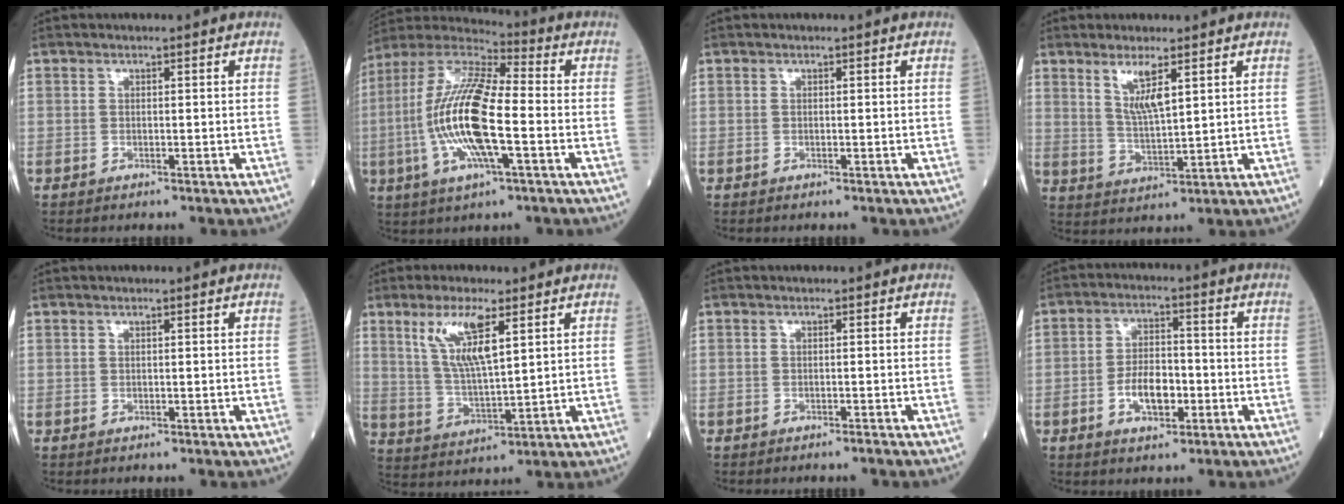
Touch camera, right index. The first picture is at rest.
{"total": 17.3, "force": [-2.8, 3.6, 16.6], "torque": [-0.346, -0.002, -0.056]}
{"total": 0.0}
{"total": 5.5, "force": [2.9, 0.6, 4.7], "torque": [-0.092, -0.011, 0.059]}
{"total": 0.0}
{"total": 9.1, "force": [4.3, 1.6, 7.8], "torque": [-0.159, -0.002, 0.088]}
{"total": 0.8, "force": [-0.7, -0.1, 0.2], "torque": [-0.005, 0.000, -0.012]}
{"total": 6.5, "force": [-2.1, 3.2, 5.3], "torque": [-0.098, 0.007, -0.035]}